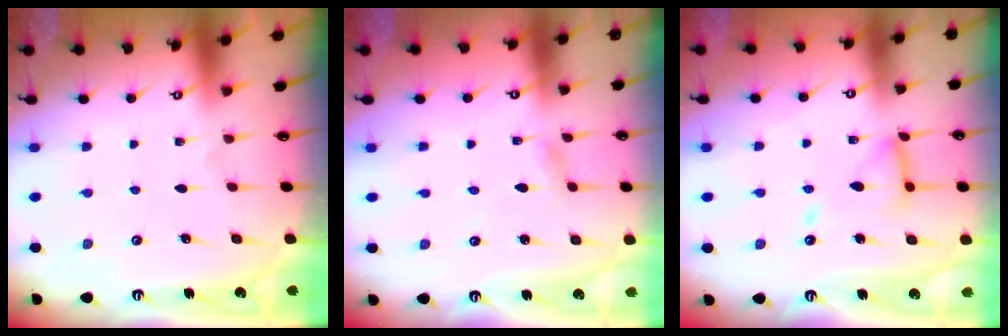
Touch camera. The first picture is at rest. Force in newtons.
{"total": 2.1, "press": 2.1, "slide": 0.2}
{"total": 12.3, "press": 12.3, "slide": 1.1}